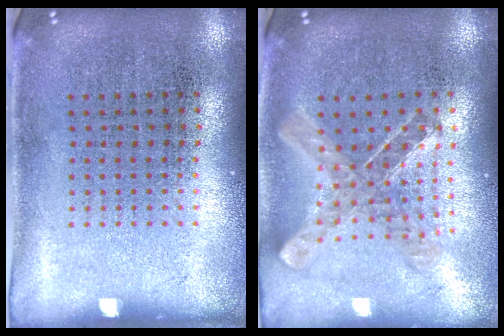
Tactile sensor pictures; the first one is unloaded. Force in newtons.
{"total": 0.9, "press": 0.9, "slide": 0.1}